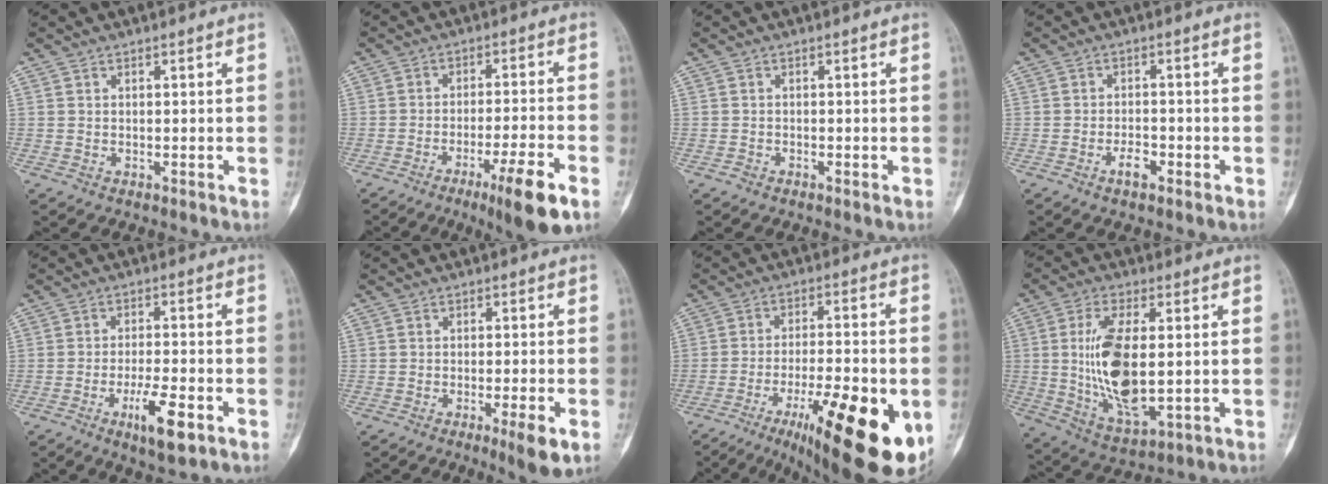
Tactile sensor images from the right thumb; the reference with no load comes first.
{"total": 10.6, "force": [-5.5, 1.0, 8.9], "torque": [-0.145, 0.012, -0.085]}
{"total": 0.6, "force": [-0.5, 0.3, 0.3], "torque": [-0.004, 0.001, -0.010]}
{"total": 3.2, "force": [-1.7, 1.4, 2.3], "torque": [-0.036, 0.009, -0.030]}
{"total": 8.0, "force": [-3.6, 2.1, 6.8], "torque": [-0.117, 0.008, -0.057]}
{"total": 5.7, "force": [-2.4, 0.7, 5.2], "torque": [-0.081, -0.004, -0.035]}
{"total": 22.8, "force": [-8.6, 6.4, 20.1], "torque": [-0.248, 0.008, -0.117]}
{"total": 15.2, "force": [0.6, 6.4, 13.7], "torque": [-0.265, -0.017, 0.023]}